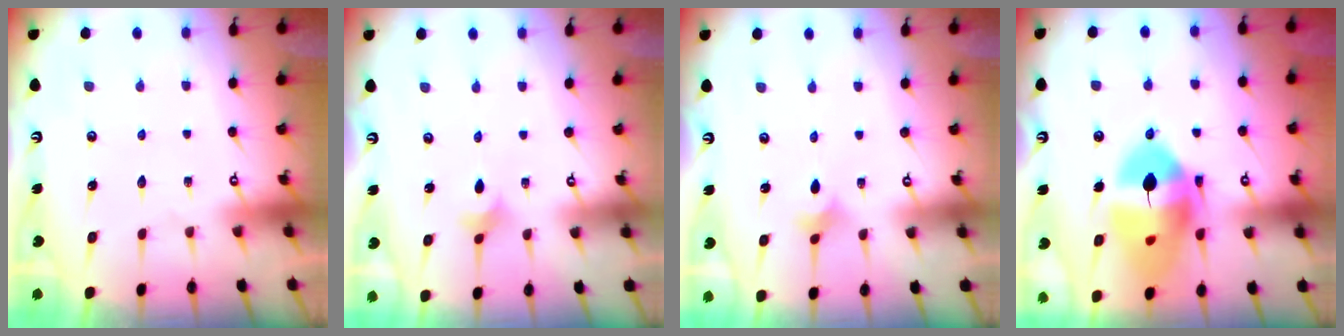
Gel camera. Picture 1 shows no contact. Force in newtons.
{"total": 2.9, "press": 2.9, "slide": 0.5}
{"total": 1.9, "press": 1.8, "slide": 0.5}
{"total": 17.5, "press": 17.4, "slide": 1.8}